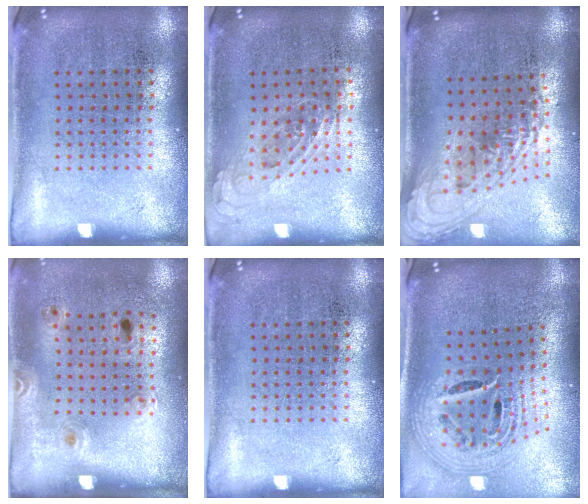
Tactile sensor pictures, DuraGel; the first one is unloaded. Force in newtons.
{"total": 0.8, "press": 0.7, "slide": 0.3}
{"total": 2.1, "press": 1.5, "slide": 1.4}
{"total": 1.4, "press": 0.8, "slide": 1.1}
{"total": 0.0}
{"total": 2.7, "press": 1.8, "slide": 1.9}